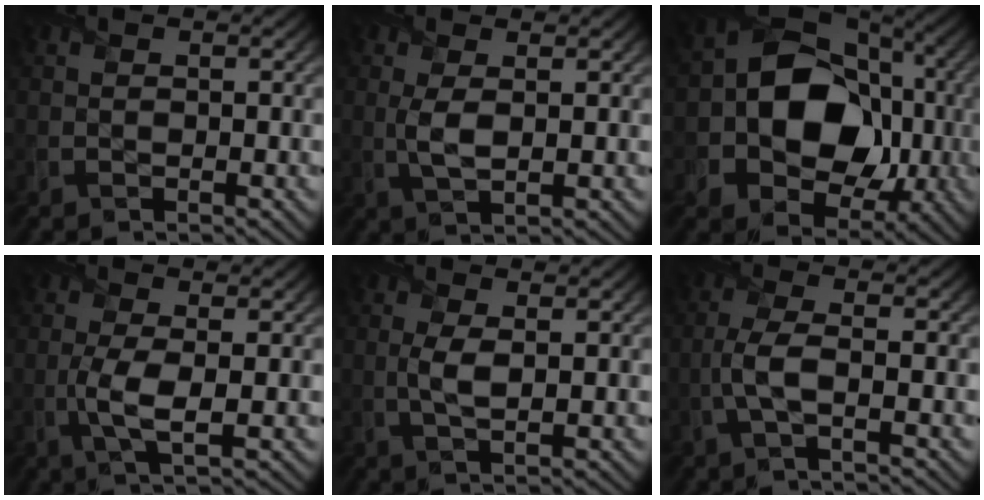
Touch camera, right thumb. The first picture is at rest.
{"total": 3.1, "force": [0.5, 1.3, 2.8], "torque": [-0.070, -0.001, 0.011]}
{"total": 14.4, "force": [-0.7, 11.1, 9.1], "torque": [-0.148, -0.008, -0.021]}
{"total": 4.5, "force": [-0.5, 1.3, 4.2], "torque": [-0.099, -0.002, -0.015]}
{"total": 3.0, "force": [0.3, 1.0, 2.7], "torque": [-0.069, 0.001, 0.006]}
{"total": 3.8, "force": [-1.0, 0.9, 3.6], "torque": [-0.083, 0.008, -0.030]}